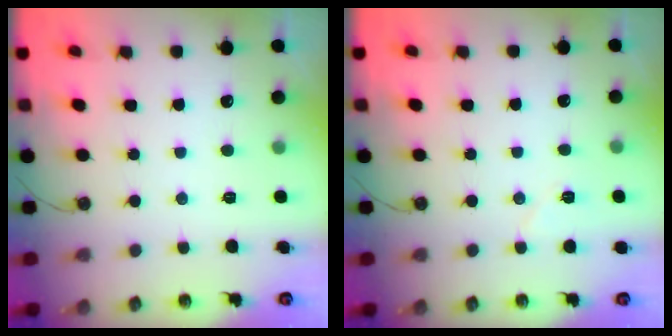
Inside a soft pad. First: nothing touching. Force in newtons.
{"total": 4.8, "press": 4.5, "slide": 1.6}